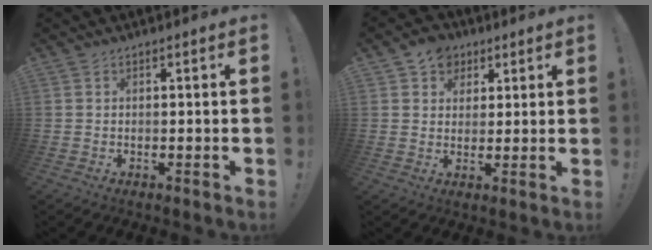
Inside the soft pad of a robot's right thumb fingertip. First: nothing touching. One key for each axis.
{"total": 7.3, "fx": 3.6, "fy": 6.0, "fz": 2.0, "tx": -0.025, "ty": -0.016, "tz": 0.071}